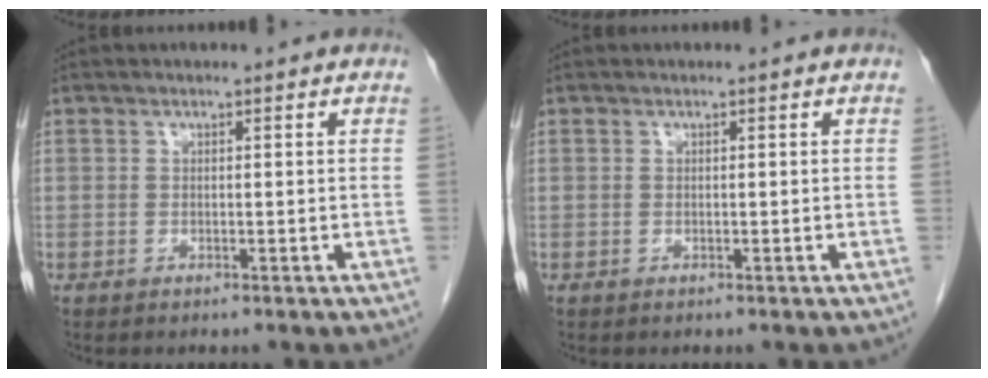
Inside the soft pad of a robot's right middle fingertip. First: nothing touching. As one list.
[{"total": 0.0}]